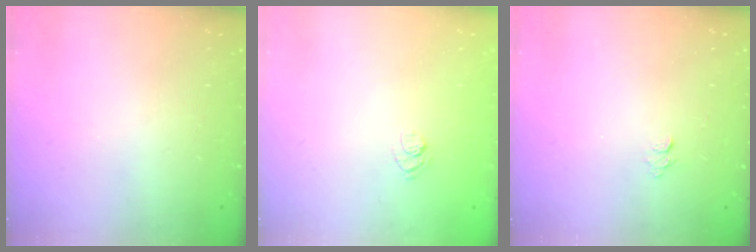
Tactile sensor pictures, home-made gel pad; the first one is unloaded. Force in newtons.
{"total": 3.3, "press": 3.1, "slide": 1.1}
{"total": 4.0, "press": 4.0, "slide": 0.3}